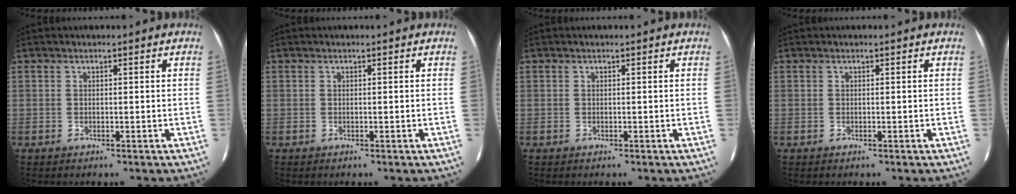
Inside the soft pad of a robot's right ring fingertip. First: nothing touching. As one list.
[{"total": 0.0}, {"total": 0.0}, {"total": 0.0}]